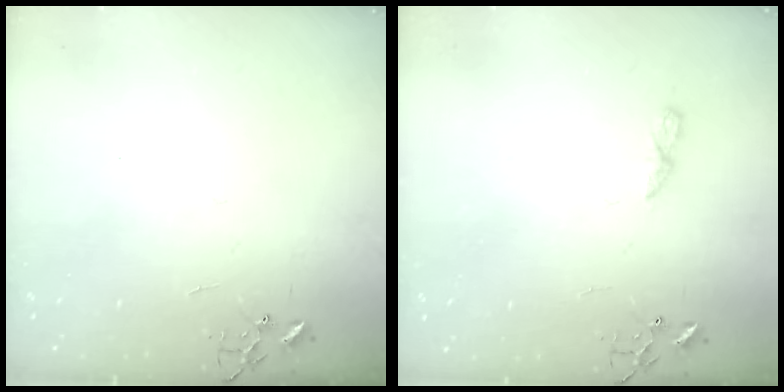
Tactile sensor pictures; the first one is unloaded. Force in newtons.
{"total": 5.5, "press": 5.4, "slide": 0.4}